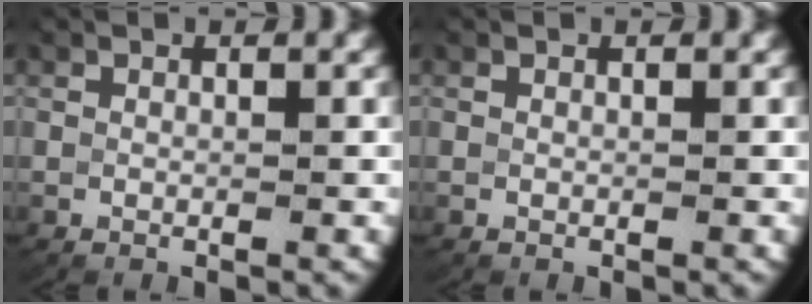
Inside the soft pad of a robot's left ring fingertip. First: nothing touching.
{"total": 0.0}